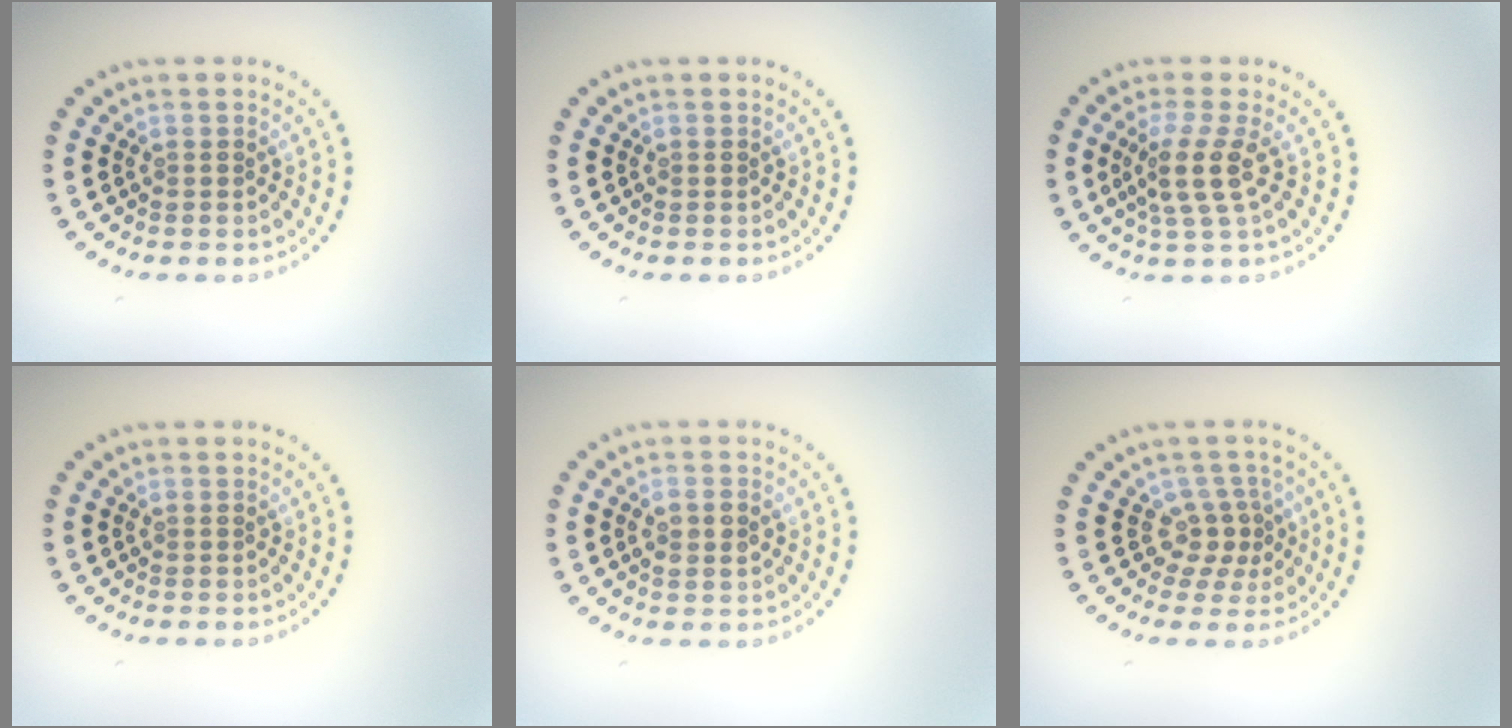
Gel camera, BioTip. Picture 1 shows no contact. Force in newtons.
{"total": 0.0}
{"total": 3.3, "press": 2.6, "slide": 2.0}
{"total": 0.0}
{"total": 2.1, "press": 2.0, "slide": 0.4}
{"total": 2.6, "press": 1.8, "slide": 1.9}